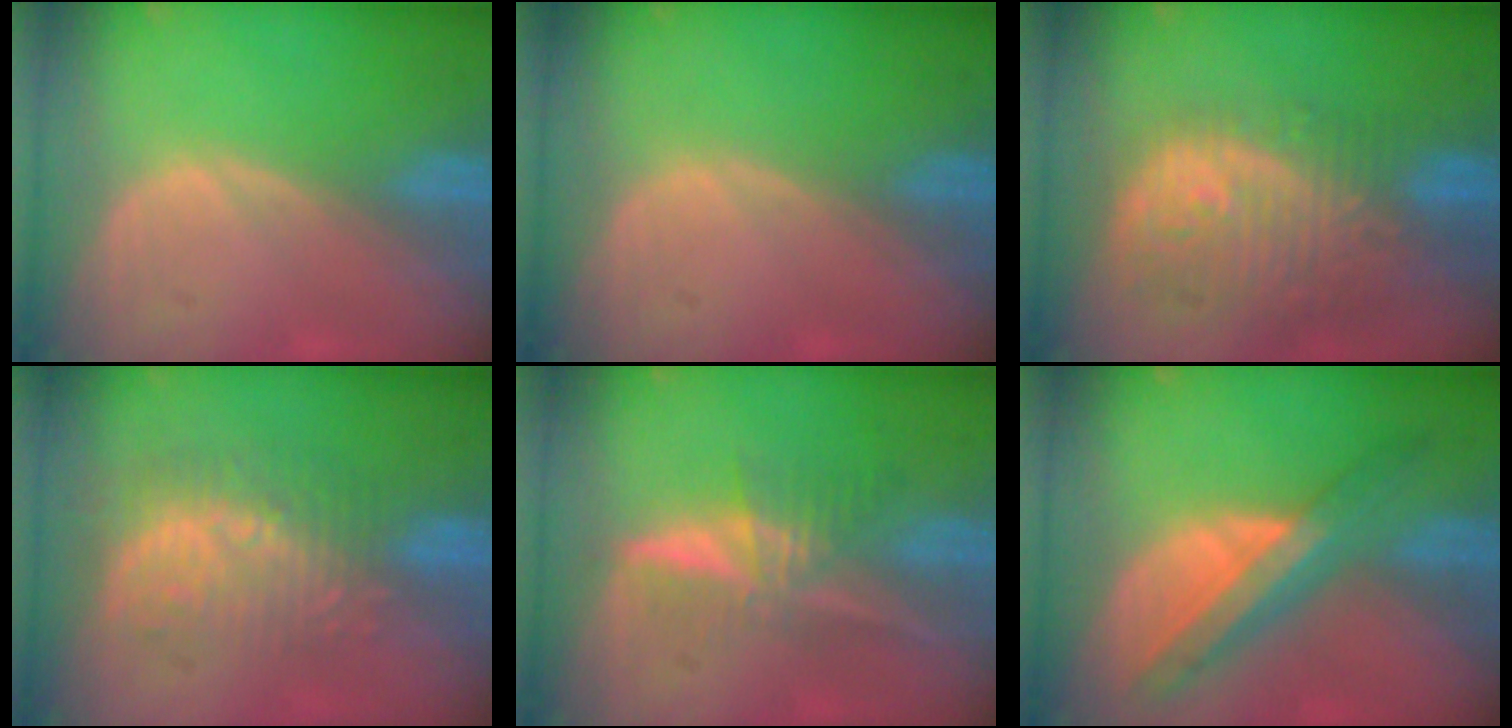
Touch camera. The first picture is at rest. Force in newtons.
{"total": 0.0}
{"total": 12.1, "press": 10.8, "slide": 5.5}
{"total": 10.0, "press": 8.7, "slide": 4.9}
{"total": 5.9, "press": 5.5, "slide": 2.0}
{"total": 8.5, "press": 7.3, "slide": 4.4}